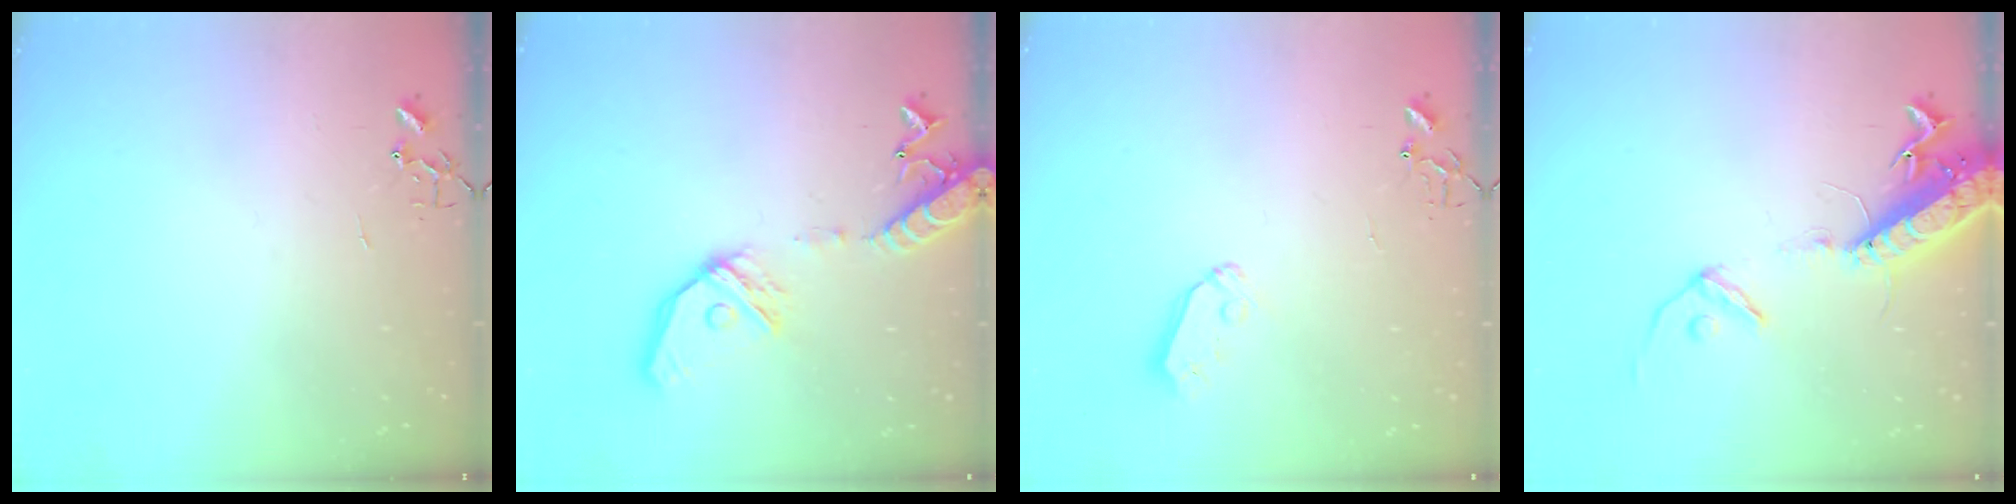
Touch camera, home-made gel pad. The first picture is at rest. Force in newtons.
{"total": 16.3, "press": 16.0, "slide": 3.2}
{"total": 6.1, "press": 6.0, "slide": 0.4}
{"total": 16.3, "press": 15.8, "slide": 4.0}